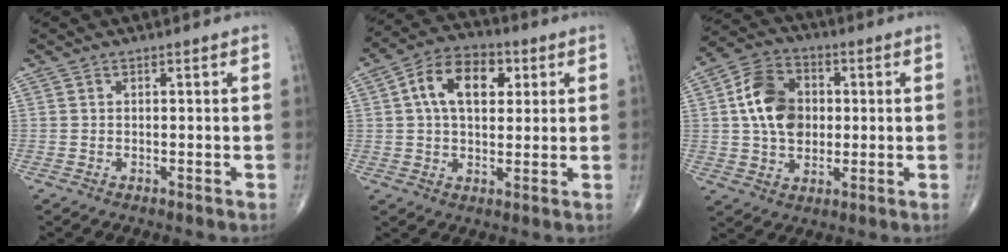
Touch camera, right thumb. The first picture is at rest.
{"total": 12.0, "force": [3.1, 7.4, 8.9], "torque": [-0.132, 0.014, 0.044]}
{"total": 12.4, "force": [1.2, 9.1, 8.3], "torque": [-0.128, 0.013, 0.017]}